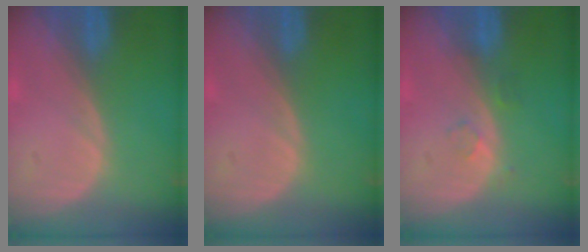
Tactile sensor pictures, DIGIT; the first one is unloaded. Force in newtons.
{"total": 0.0}
{"total": 1.7, "press": 1.7, "slide": 0.2}